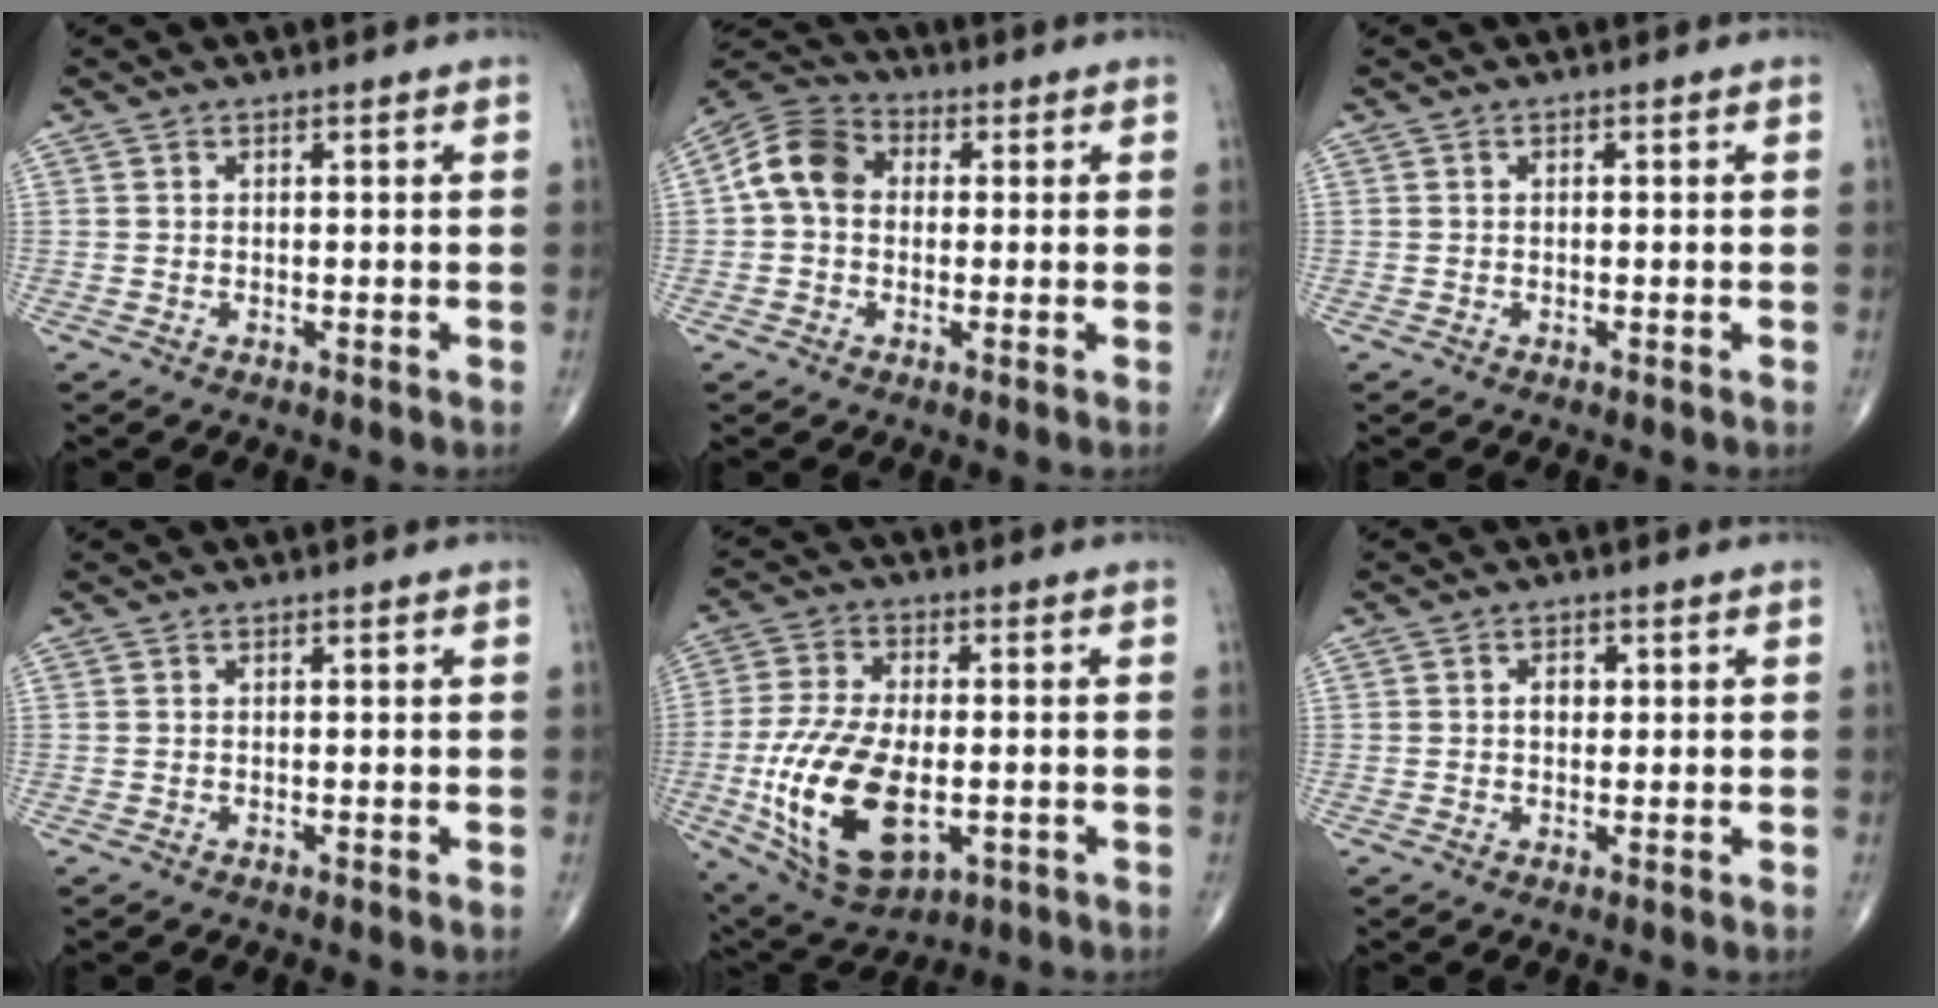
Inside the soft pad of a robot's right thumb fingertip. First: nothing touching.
{"total": 8.8, "force": [0.5, 6.9, 5.5], "torque": [-0.095, 0.027, -0.005]}
{"total": 0.0}
{"total": 0.0}
{"total": 19.1, "force": [-4.1, 10.0, 15.7], "torque": [-0.305, -0.003, -0.056]}
{"total": 1.9, "force": [0.2, 1.4, 1.2], "torque": [-0.009, 0.003, -0.001]}